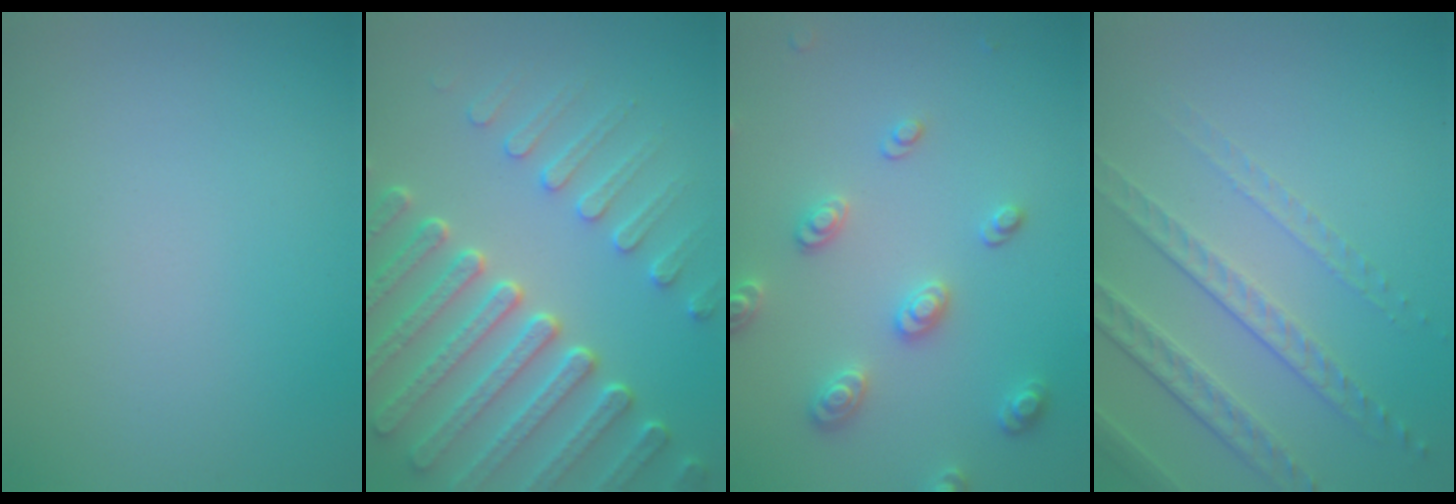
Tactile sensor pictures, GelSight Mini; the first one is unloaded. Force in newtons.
{"total": 7.5, "press": 5.8, "slide": 4.7}
{"total": 2.9, "press": 2.7, "slide": 1.0}
{"total": 4.6, "press": 3.1, "slide": 3.4}